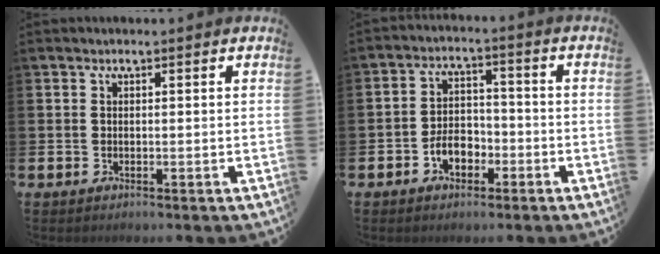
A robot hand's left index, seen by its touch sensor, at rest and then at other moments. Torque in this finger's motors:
{"motor_torque": [0.39, 0.30, 0.19, 0.12]}